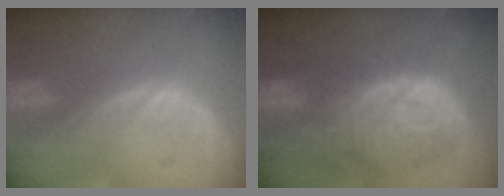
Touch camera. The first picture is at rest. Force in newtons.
{"total": 12.4, "press": 11.2, "slide": 5.4}